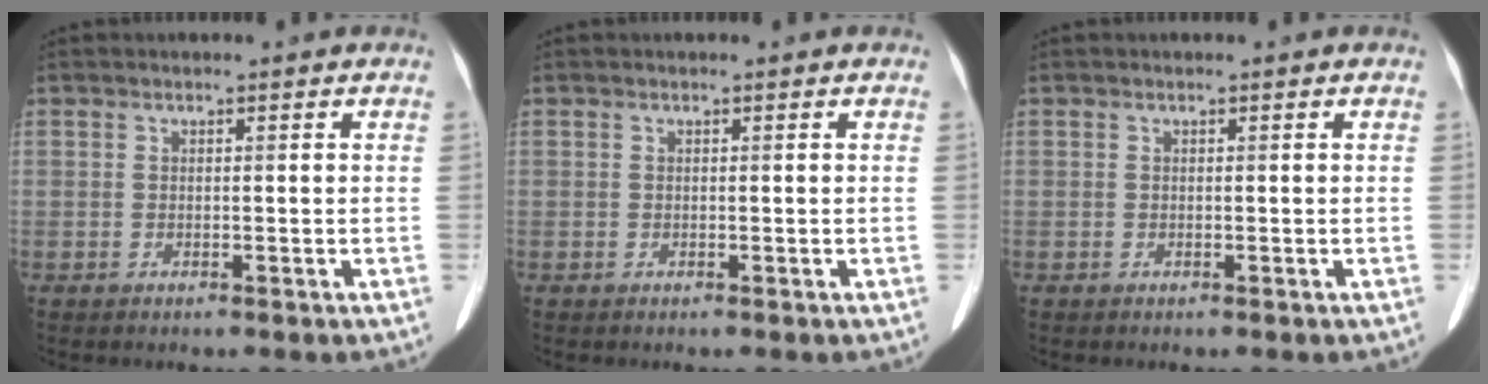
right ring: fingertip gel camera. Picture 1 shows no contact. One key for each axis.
{"total": 0.0}
{"total": 0.0}